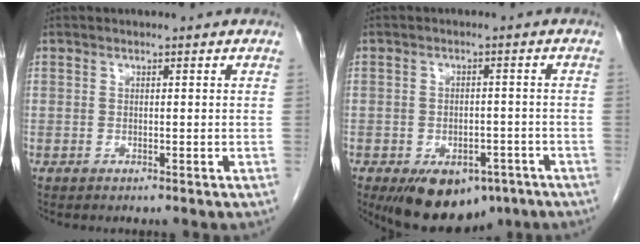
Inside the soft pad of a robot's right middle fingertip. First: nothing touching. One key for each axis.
{"total": 11.4, "fx": -7.1, "fy": 6.5, "fz": 6.1, "tx": -0.099, "ty": 0.001, "tz": -0.098}